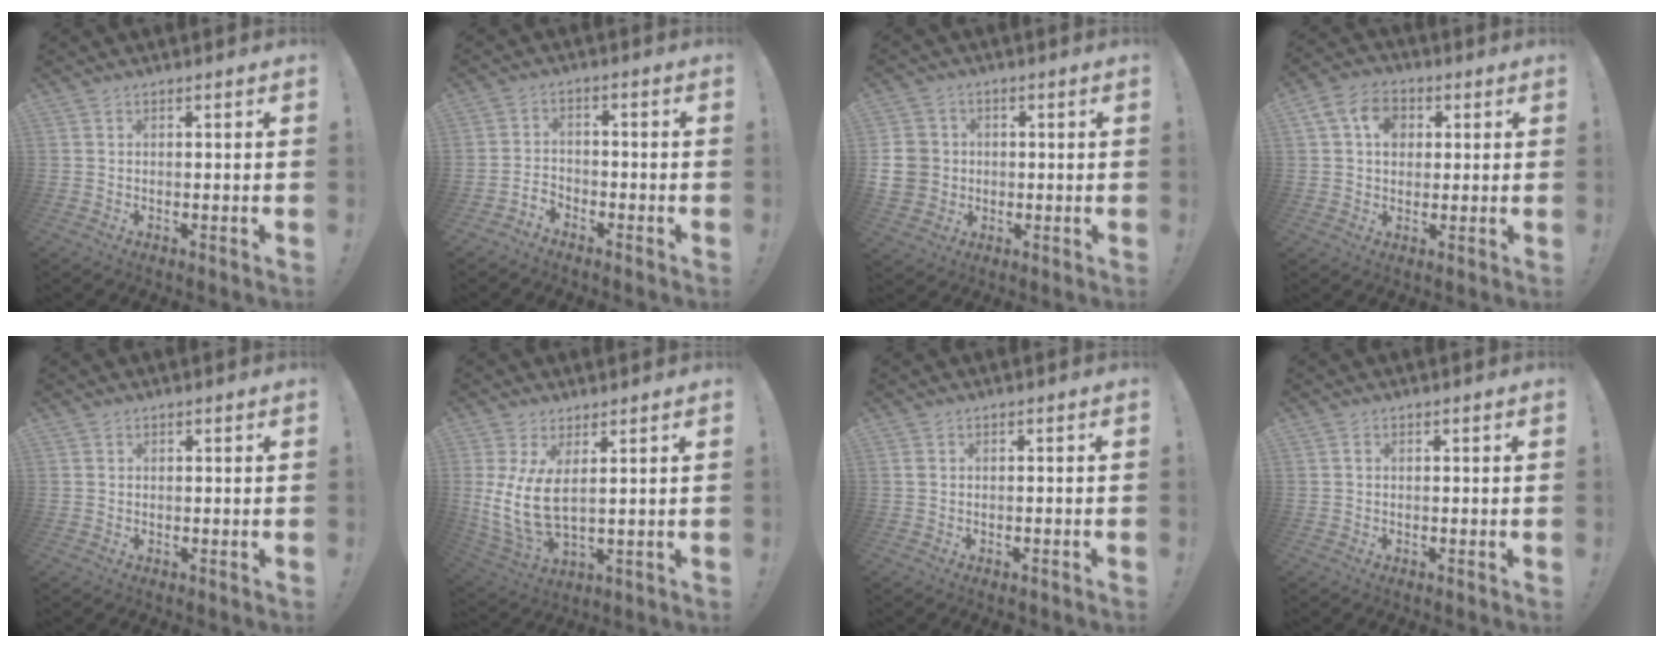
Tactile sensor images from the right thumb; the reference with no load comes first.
{"total": 3.4, "force": [-3.0, 1.4, 0.7], "torque": [-0.013, 0.005, -0.057]}
{"total": 10.0, "force": [0.0, 9.3, 3.7], "torque": [-0.073, 0.008, 0.007]}
{"total": 9.9, "force": [2.8, 7.8, 5.6], "torque": [-0.084, 0.005, 0.054]}
{"total": 0.6, "force": [0.3, 0.6, 0.0], "torque": [0.006, -0.002, 0.003]}
{"total": 11.0, "force": [2.7, 5.0, 9.4], "torque": [-0.194, -0.021, 0.056]}
{"total": 1.4, "force": [-0.8, 0.8, 0.8], "torque": [-0.020, 0.006, -0.012]}
{"total": 0.7, "force": [-0.1, 0.4, 0.5], "torque": [-0.011, 0.003, -0.002]}